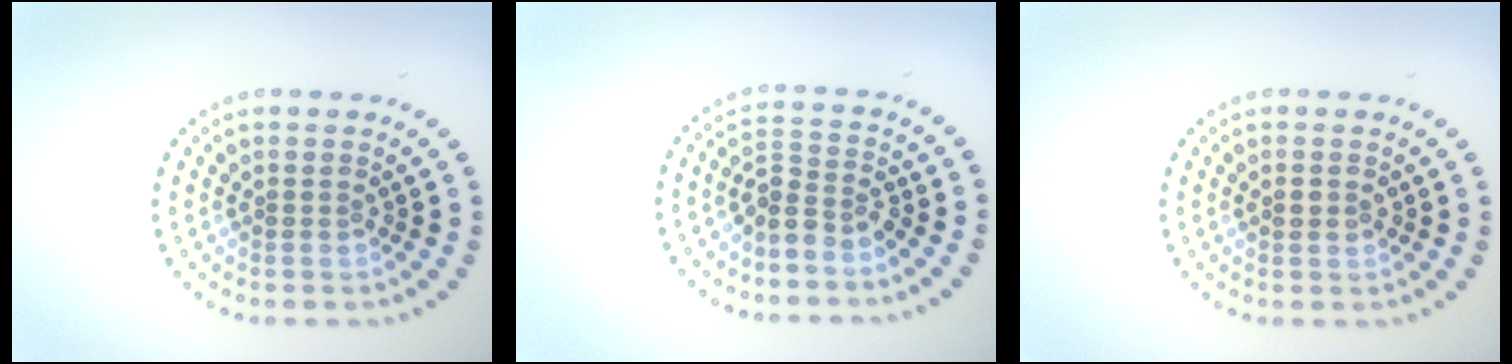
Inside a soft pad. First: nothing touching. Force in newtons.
{"total": 2.6, "press": 1.9, "slide": 1.7}
{"total": 1.5, "press": 1.5, "slide": 0.2}